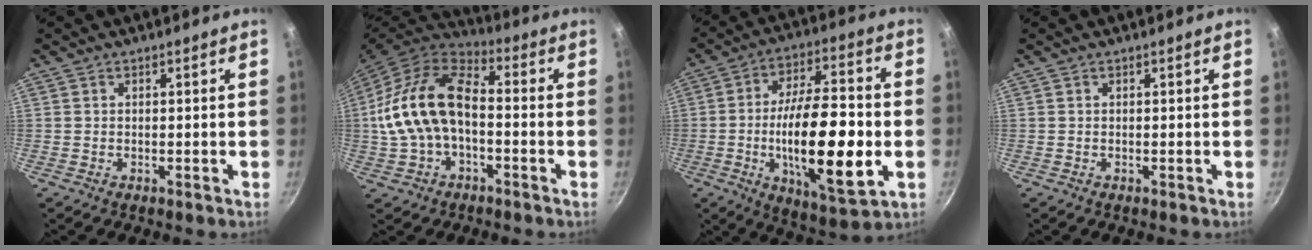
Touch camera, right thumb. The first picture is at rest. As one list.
[{"total": 17.3, "force": [-1.4, 10.4, 13.8], "torque": [-0.252, 0.041, -0.034]}, {"total": 22.8, "force": [-3.9, 8.2, 20.9], "torque": [-0.344, 0.013, -0.060]}, {"total": 0.0}]